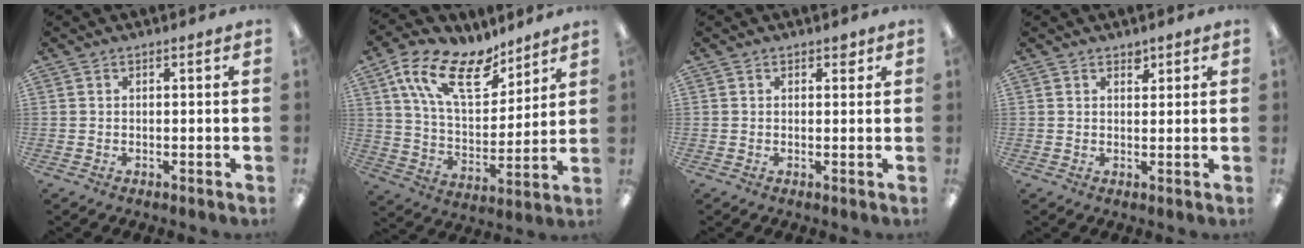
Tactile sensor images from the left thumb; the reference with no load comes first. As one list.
[{"total": 19.0, "force": [11.9, 9.1, 11.7], "torque": [-0.212, -0.049, 0.214]}, {"total": 1.5, "force": [0.9, 0.9, 0.7], "torque": [0.002, -0.004, 0.013]}, {"total": 1.8, "force": [1.4, 1.0, 0.5], "torque": [0.005, -0.007, 0.023]}]